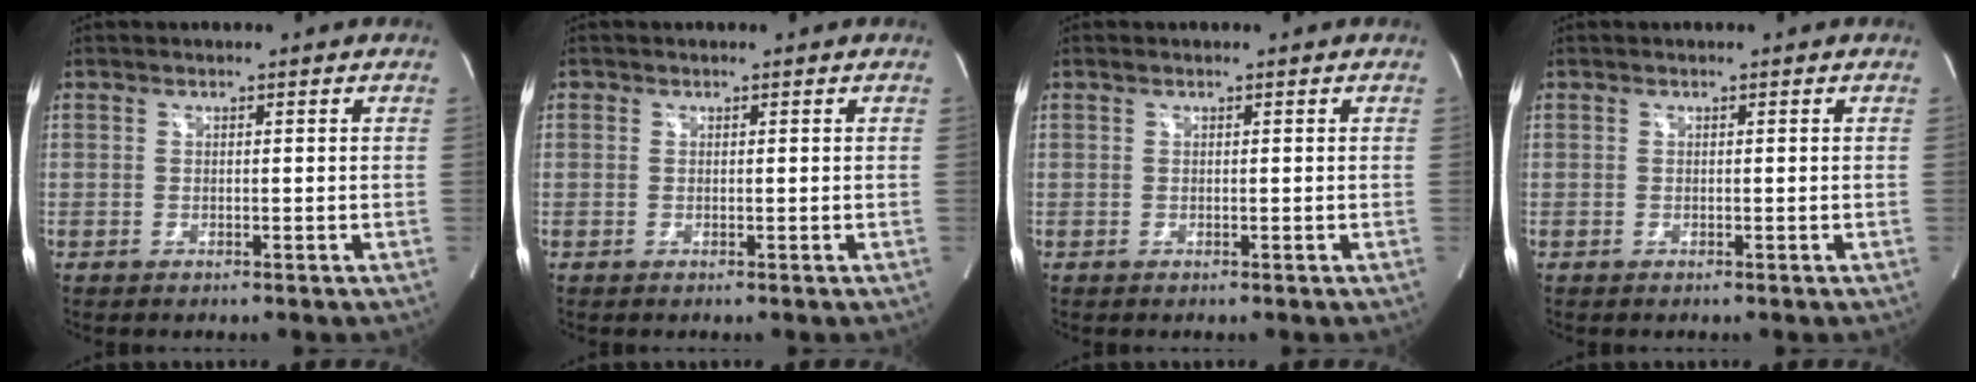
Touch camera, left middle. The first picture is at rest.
{"total": 0.0}
{"total": 0.0}
{"total": 0.0}